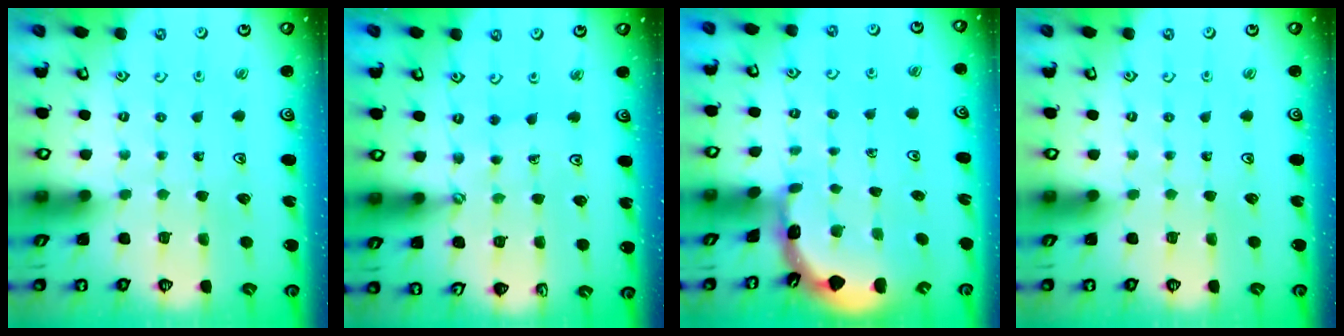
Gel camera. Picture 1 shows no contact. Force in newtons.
{"total": 4.8, "press": 4.5, "slide": 1.5}
{"total": 1.7, "press": 1.7, "slide": 0.1}
{"total": 0.0}